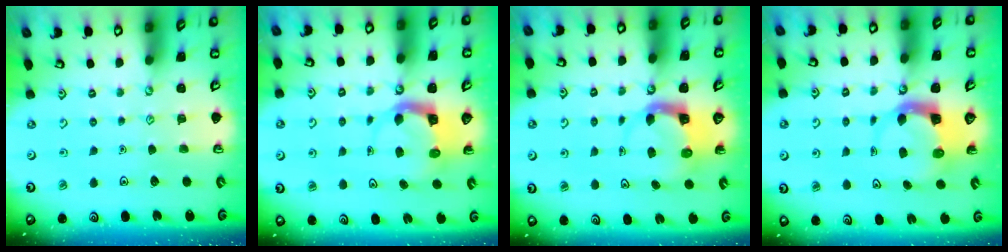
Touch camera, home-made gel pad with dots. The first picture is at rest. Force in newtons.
{"total": 3.9, "press": 3.9, "slide": 0.3}
{"total": 3.7, "press": 3.7, "slide": 0.6}
{"total": 3.8, "press": 3.8, "slide": 0.6}